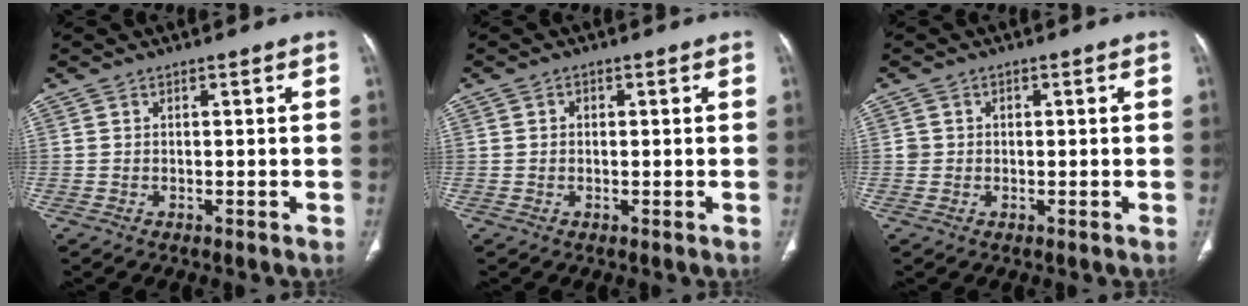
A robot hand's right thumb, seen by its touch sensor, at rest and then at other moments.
{"total": 0.9, "force": [0.1, 0.8, 0.4], "torque": [0.000, 0.003, -0.001]}
{"total": 1.6, "force": [0.0, 1.5, 0.3], "torque": [0.001, 0.006, 0.001]}